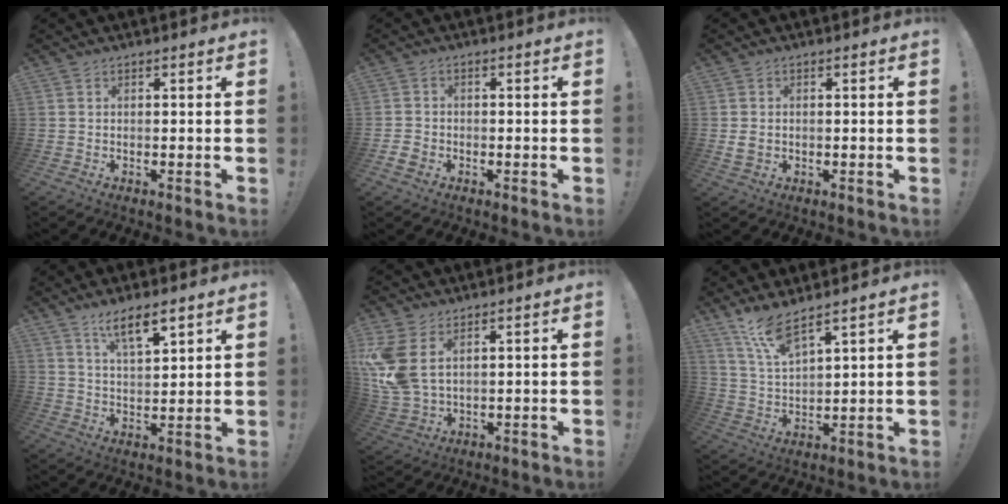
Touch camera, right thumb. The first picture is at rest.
{"total": 3.2, "force": [-1.7, 2.2, 1.6], "torque": [-0.041, 0.006, -0.031]}
{"total": 2.6, "force": [0.1, 2.0, 1.7], "torque": [-0.022, 0.004, 0.003]}
{"total": 8.6, "force": [6.1, 2.2, 5.7], "torque": [-0.092, -0.033, 0.105]}
{"total": 11.3, "force": [3.9, 7.3, 7.7], "torque": [-0.168, -0.014, 0.080]}
{"total": 9.0, "force": [7.5, 1.4, 4.7], "torque": [-0.106, -0.038, 0.137]}